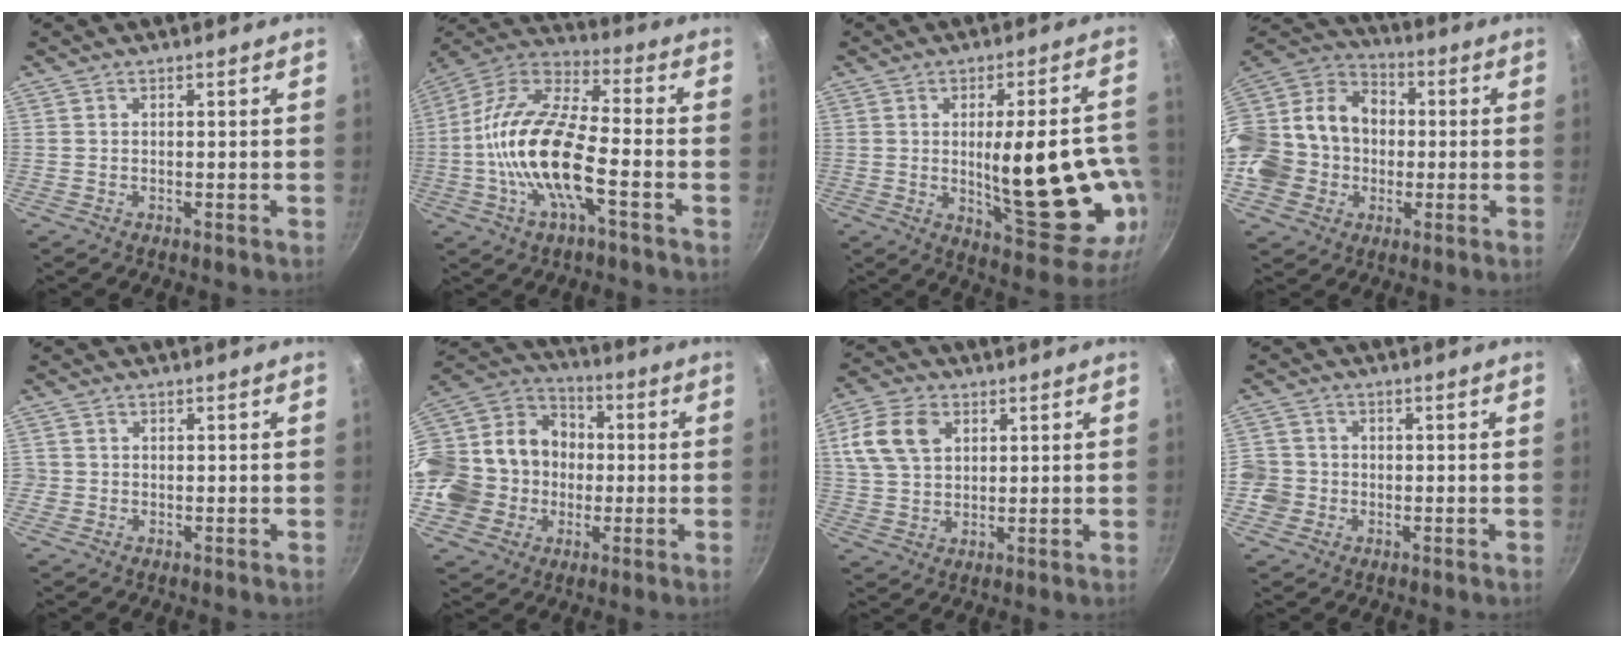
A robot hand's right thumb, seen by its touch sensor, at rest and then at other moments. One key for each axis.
{"total": 18.2, "fx": -4.4, "fy": 6.9, "fz": 16.3, "tx": -0.310, "ty": 0.041, "tz": -0.105}
{"total": 22.0, "fx": -2.4, "fy": 7.5, "fz": 20.6, "tx": -0.251, "ty": -0.010, "tz": -0.015}
{"total": 23.6, "fx": -2.6, "fy": 20.4, "fz": 11.7, "tx": -0.238, "ty": 0.057, "tz": -0.047}
{"total": 1.3, "fx": -0.5, "fy": 1.2, "fz": 0.2, "tx": 0.000, "ty": 0.003, "tz": -0.009}
{"total": 24.0, "fx": -3.0, "fy": 21.2, "fz": 10.9, "tx": -0.214, "ty": 0.053, "tz": -0.044}
{"total": 10.3, "fx": 3.5, "fy": 7.1, "fz": 6.6, "tx": -0.117, "ty": 0.001, "tz": 0.063}
{"total": 6.0, "fx": -1.8, "fy": 5.4, "fz": 1.7, "tx": -0.013, "ty": 0.021, "tz": -0.040}